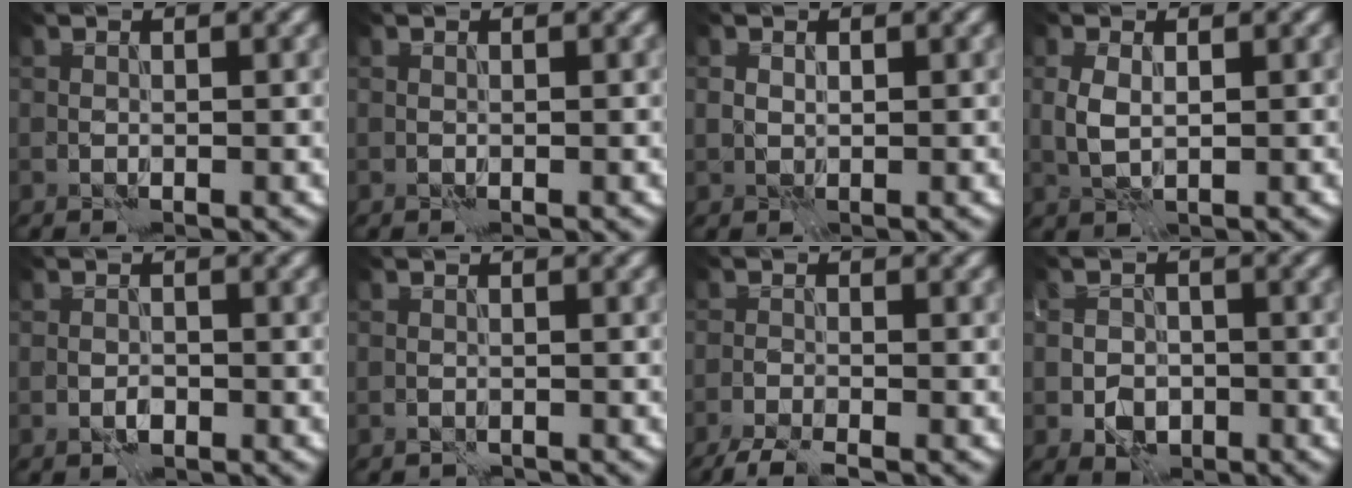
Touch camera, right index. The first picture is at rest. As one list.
[{"total": 0.0}, {"total": 0.6, "force": [0.1, 0.6, 0.2], "torque": [-0.004, -0.001, 0.003]}, {"total": 1.7, "force": [0.2, 0.9, 1.4], "torque": [-0.036, 0.000, 0.007]}, {"total": 1.3, "force": [-0.8, 0.7, 0.7], "torque": [-0.012, 0.005, -0.017]}, {"total": 0.9, "force": [-0.9, 0.2, -0.1], "torque": [0.003, 0.003, -0.016]}, {"total": 3.7, "force": [-3.2, 0.5, 1.9], "torque": [-0.041, -0.008, -0.066]}, {"total": 2.9, "force": [-1.3, 2.2, 1.5], "torque": [-0.021, -0.002, -0.025]}]